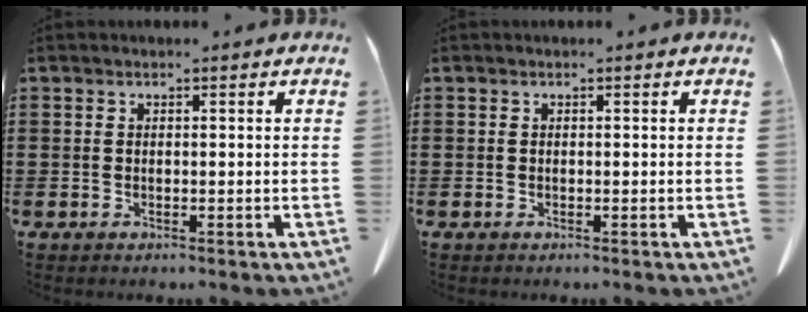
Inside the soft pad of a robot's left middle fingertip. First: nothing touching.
{"total": 0.0}